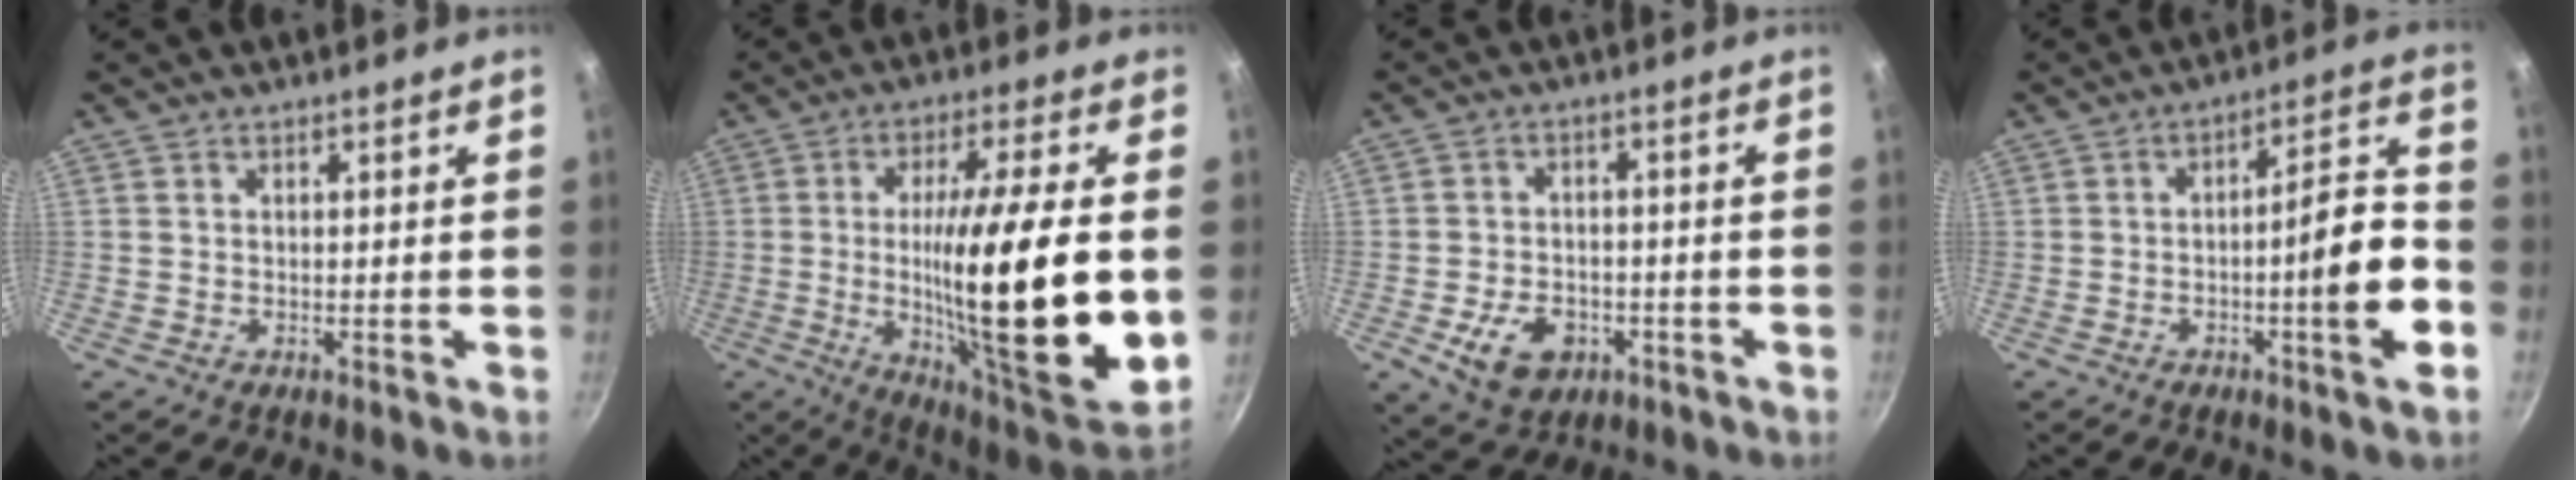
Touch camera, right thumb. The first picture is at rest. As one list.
[{"total": 27.6, "force": [-0.7, 5.5, 27.1], "torque": [-0.427, -0.017, -0.007]}, {"total": 9.2, "force": [-3.6, 6.4, 5.5], "torque": [-0.078, 0.014, -0.049]}, {"total": 12.1, "force": [-3.7, 2.2, 11.3], "torque": [-0.152, 0.040, -0.056]}]